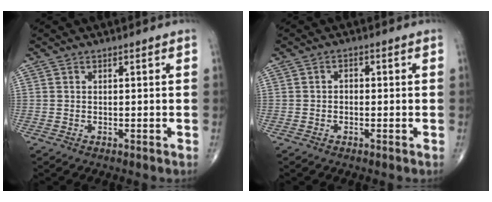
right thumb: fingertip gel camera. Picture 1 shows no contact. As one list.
[{"total": 1.2, "force": [0.0, 0.9, 0.9], "torque": [-0.010, 0.006, -0.004]}]